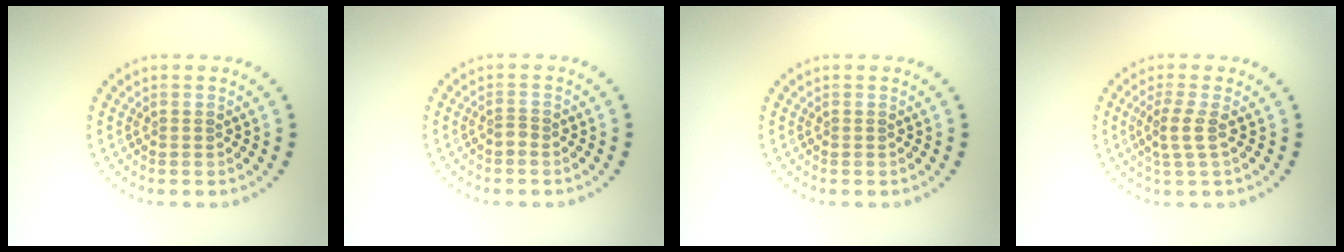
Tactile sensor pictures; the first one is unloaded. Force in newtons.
{"total": 1.0, "press": 0.6, "slide": 0.8}
{"total": 0.0}
{"total": 2.0, "press": 1.6, "slide": 1.2}